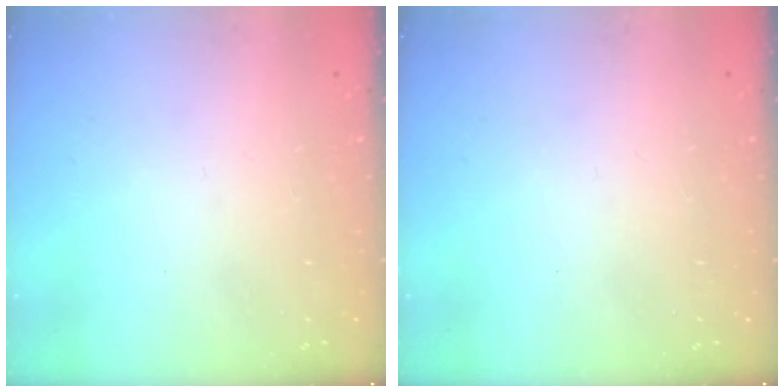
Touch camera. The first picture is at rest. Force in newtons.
{"total": 0.0}